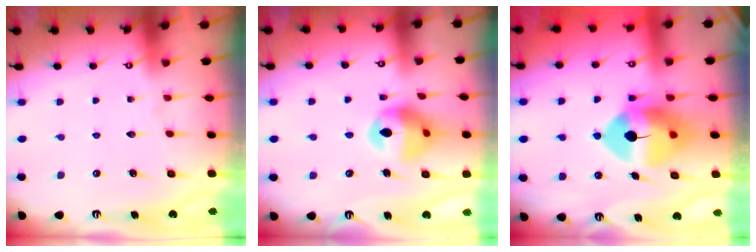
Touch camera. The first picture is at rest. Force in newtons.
{"total": 14.1, "press": 14.0, "slide": 1.6}
{"total": 12.2, "press": 11.9, "slide": 2.3}